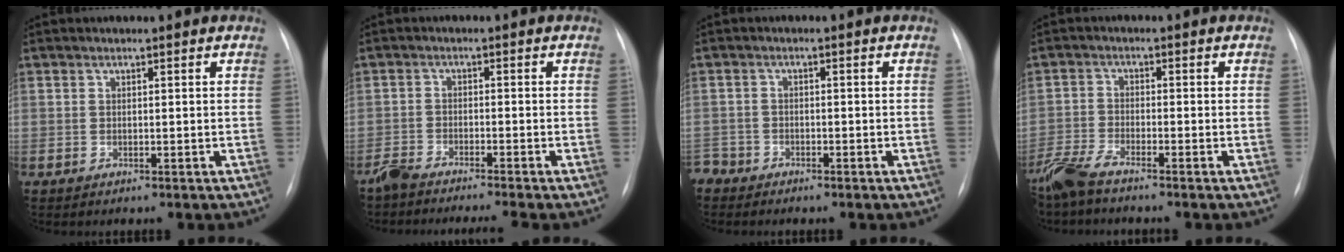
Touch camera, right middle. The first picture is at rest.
{"total": 6.5, "force": [-5.9, -0.4, 2.6], "torque": [-0.035, -0.013, -0.099]}
{"total": 2.9, "force": [-2.5, 1.5, -0.4], "torque": [0.006, 0.004, -0.050]}
{"total": 4.9, "force": [-4.3, 0.3, 2.4], "torque": [-0.059, -0.016, -0.092]}